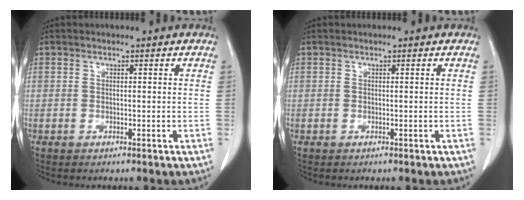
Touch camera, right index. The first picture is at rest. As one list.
[{"total": 0.0}]